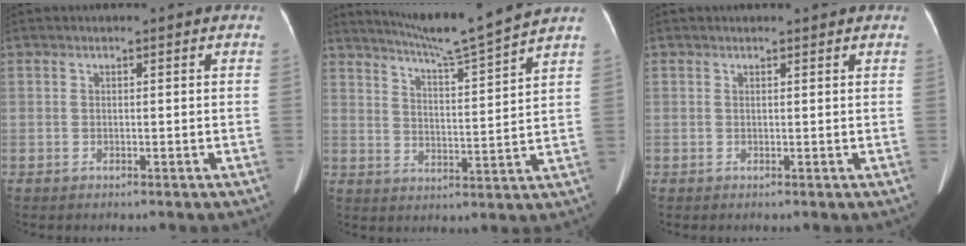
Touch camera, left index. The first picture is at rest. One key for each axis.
{"total": 11.6, "fx": 10.6, "fy": -2.2, "fz": 4.3, "tx": -0.078, "ty": -0.021, "tz": 0.162}
{"total": 1.2, "fx": 1.1, "fy": 0.2, "fz": 0.4, "tx": -0.010, "ty": 0.003, "tz": 0.013}